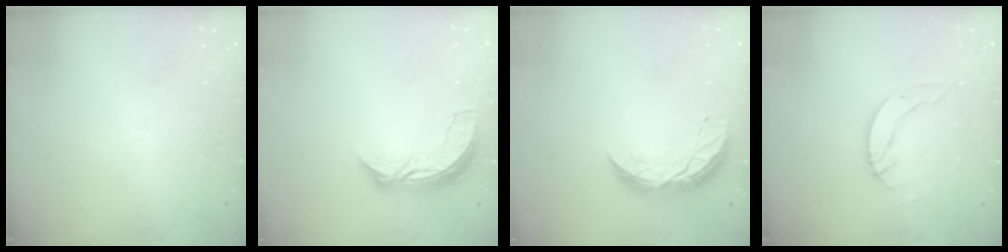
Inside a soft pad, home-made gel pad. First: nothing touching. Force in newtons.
{"total": 7.4, "press": 7.3, "slide": 0.5}
{"total": 8.1, "press": 8.0, "slide": 0.5}
{"total": 4.9, "press": 4.9, "slide": 0.1}